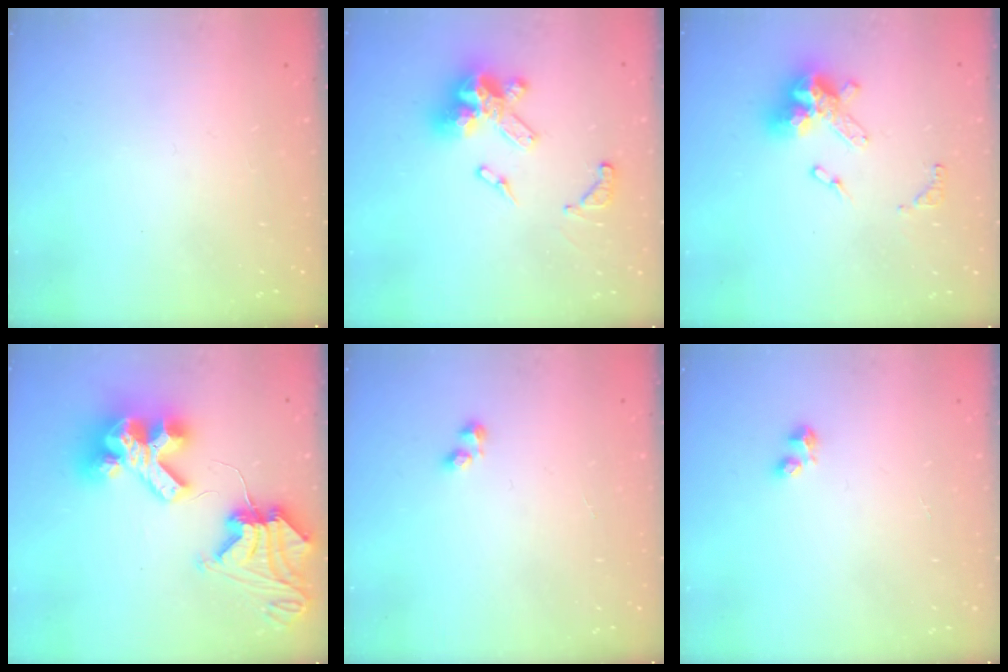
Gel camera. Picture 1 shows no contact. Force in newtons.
{"total": 17.1, "press": 17.0, "slide": 2.0}
{"total": 14.1, "press": 14.1, "slide": 0.9}
{"total": 18.4, "press": 18.3, "slide": 2.4}
{"total": 1.2, "press": 1.0, "slide": 0.6}
{"total": 2.9, "press": 2.8, "slide": 0.6}